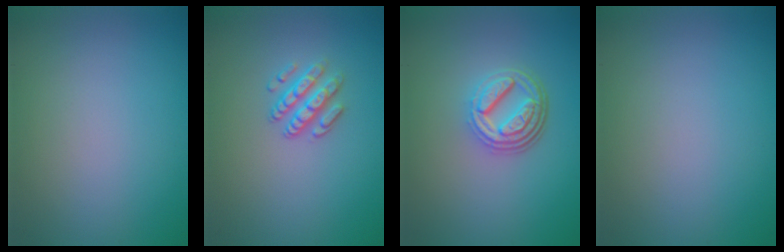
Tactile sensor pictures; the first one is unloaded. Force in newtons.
{"total": 2.7, "press": 2.4, "slide": 1.2}
{"total": 4.7, "press": 3.5, "slide": 3.1}
{"total": 0.0}